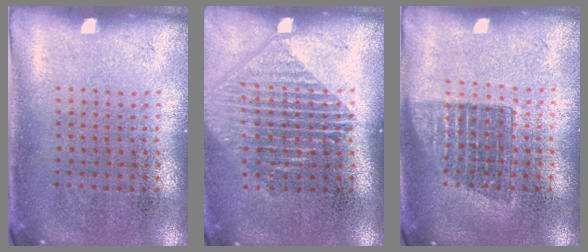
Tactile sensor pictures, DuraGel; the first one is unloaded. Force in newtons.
{"total": 1.4, "press": 1.3, "slide": 0.6}
{"total": 1.4, "press": 1.2, "slide": 0.8}